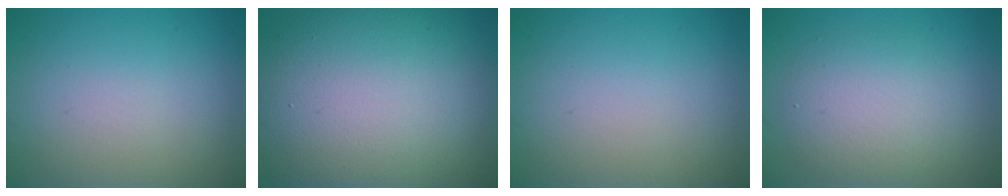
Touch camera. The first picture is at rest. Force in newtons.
{"total": 16.5, "press": 16.5, "slide": 0.9}
{"total": 0.0}
{"total": 4.6, "press": 4.6, "slide": 0.4}